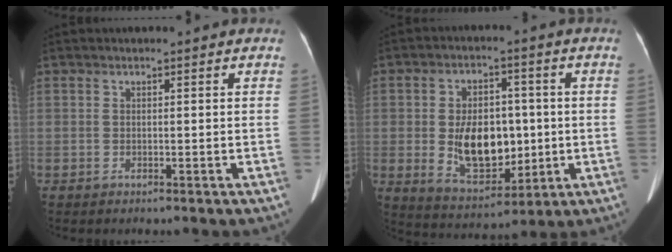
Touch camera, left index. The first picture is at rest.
{"total": 11.3, "force": [-0.6, 6.7, 9.1], "torque": [-0.167, 0.003, 0.005]}